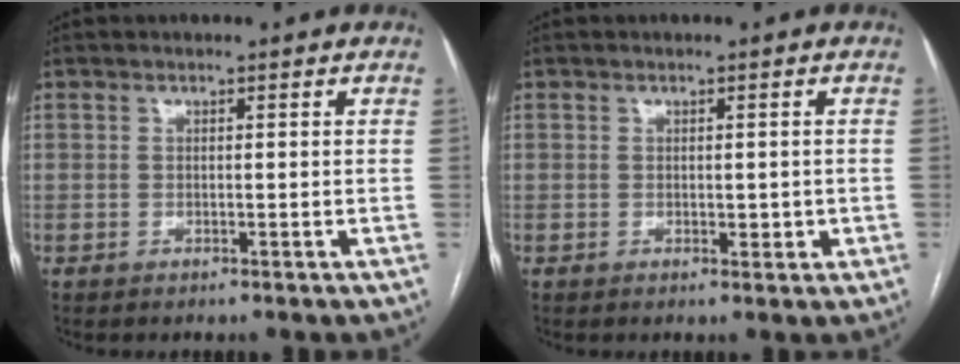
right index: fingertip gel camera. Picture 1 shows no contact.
{"total": 1.8, "force": [-0.2, 1.0, 1.5], "torque": [-0.021, 0.002, 0.002]}